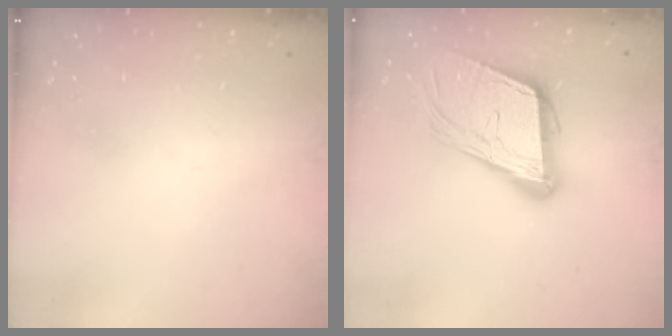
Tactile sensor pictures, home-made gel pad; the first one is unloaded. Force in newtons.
{"total": 16.0, "press": 15.6, "slide": 3.7}